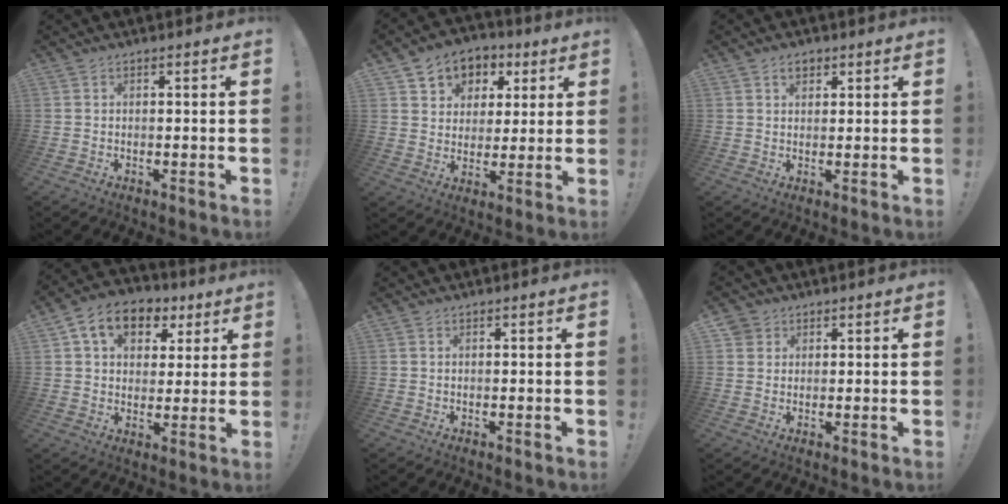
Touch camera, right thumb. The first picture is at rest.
{"total": 7.8, "force": [3.0, 7.1, 1.5], "torque": [-0.020, -0.023, 0.062]}
{"total": 3.0, "force": [1.5, 2.0, 1.5], "torque": [-0.024, 0.001, 0.027]}
{"total": 11.6, "force": [5.2, 8.5, 5.9], "torque": [-0.083, -0.016, 0.099]}
{"total": 0.0}
{"total": 2.8, "force": [1.5, 2.3, 0.4], "torque": [-0.011, -0.003, 0.028]}